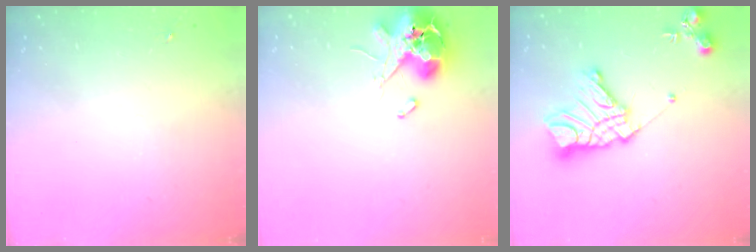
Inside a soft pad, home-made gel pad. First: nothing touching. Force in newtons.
{"total": 12.4, "press": 12.3, "slide": 1.9}
{"total": 18.2, "press": 18.1, "slide": 1.5}